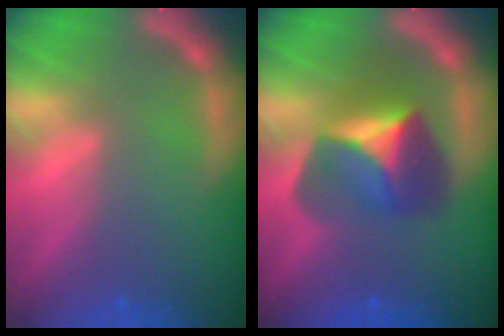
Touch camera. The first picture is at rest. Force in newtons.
{"total": 6.4}